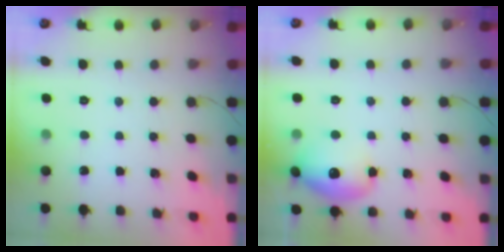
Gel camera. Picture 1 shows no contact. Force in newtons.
{"total": 12.8, "press": 12.6, "slide": 2.2}